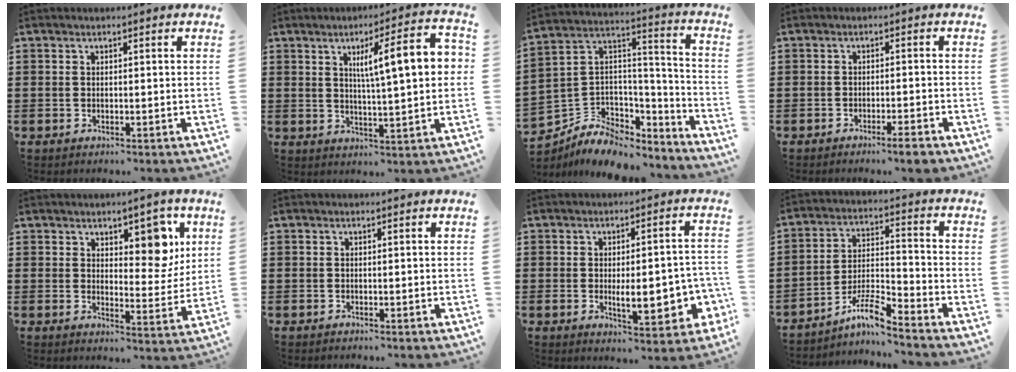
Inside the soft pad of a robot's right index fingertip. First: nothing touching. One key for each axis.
{"total": 10.4, "fx": 2.8, "fy": 1.8, "fz": 9.8, "tx": -0.163, "ty": 0.002, "tz": 0.036}
{"total": 5.7, "fx": -3.9, "fy": 4.0, "fz": 1.0, "tx": -0.042, "ty": -0.012, "tz": -0.074}
{"total": 2.8, "fx": -2.3, "fy": -0.1, "fz": 1.6, "tx": -0.027, "ty": -0.004, "tz": -0.040}
{"total": 7.5, "fx": 4.1, "fy": 3.8, "fz": 4.9, "tx": -0.069, "ty": -0.011, "tz": 0.065}
{"total": 0.0}
{"total": 8.0, "fx": -1.5, "fy": 3.0, "fz": 7.3, "tx": -0.097, "ty": -0.007, "tz": -0.022}
{"total": 7.5, "fx": -6.2, "fy": 0.8, "fz": 4.2, "tx": -0.095, "ty": -0.005, "tz": -0.122}